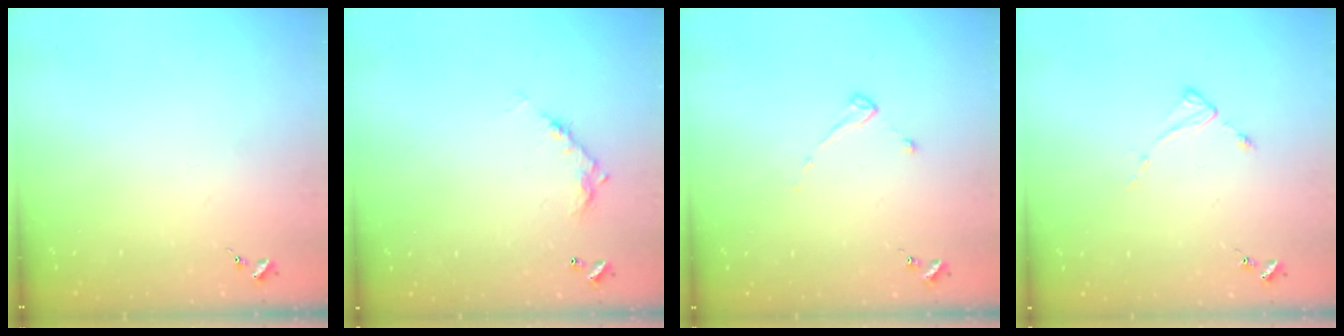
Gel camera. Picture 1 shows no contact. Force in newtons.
{"total": 8.4, "press": 8.4, "slide": 0.4}
{"total": 2.6, "press": 2.5, "slide": 0.4}
{"total": 2.6, "press": 2.6, "slide": 0.4}